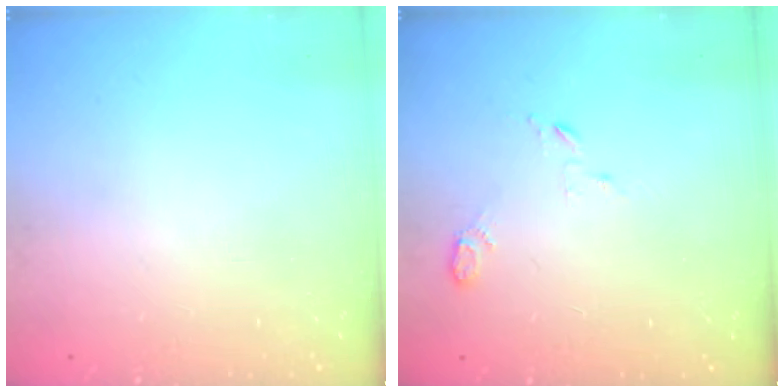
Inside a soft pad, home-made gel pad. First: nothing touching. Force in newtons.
{"total": 3.8, "press": 3.7, "slide": 0.8}